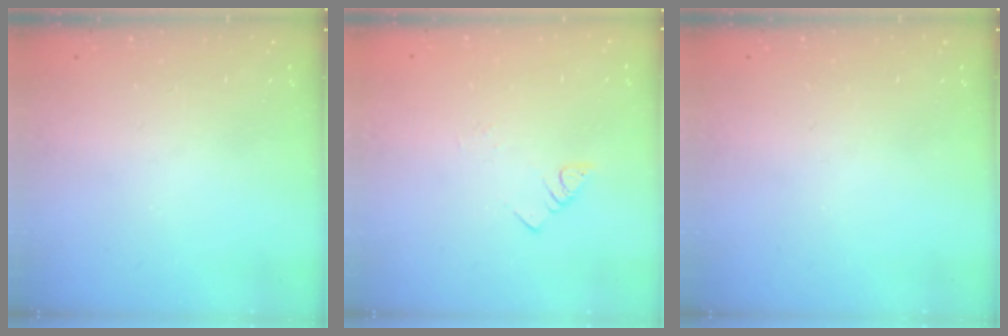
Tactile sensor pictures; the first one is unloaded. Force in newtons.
{"total": 2.6, "press": 2.6, "slide": 0.3}
{"total": 0.0}